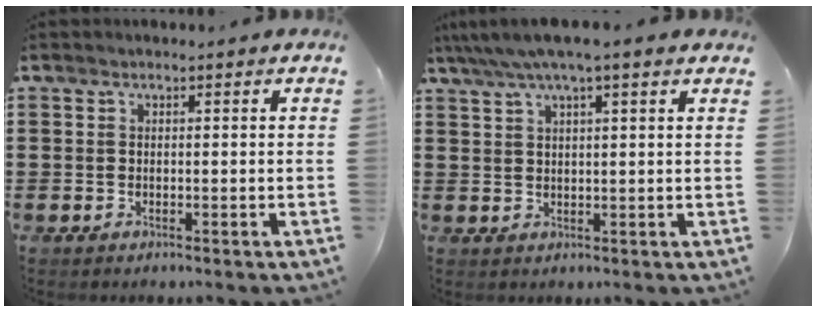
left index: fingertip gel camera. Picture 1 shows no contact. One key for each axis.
{"total": 4.1, "fx": 2.8, "fy": 0.4, "fz": 2.9, "tx": -0.063, "ty": -0.001, "tz": 0.049}